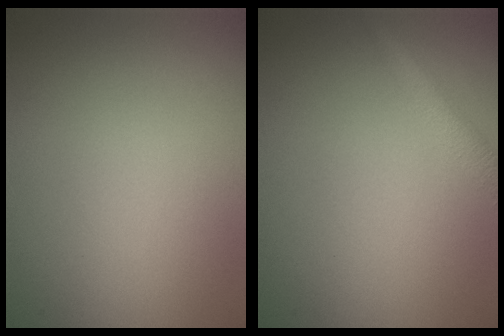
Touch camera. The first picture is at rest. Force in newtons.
{"total": 2.4, "press": 2.4, "slide": 0.1}